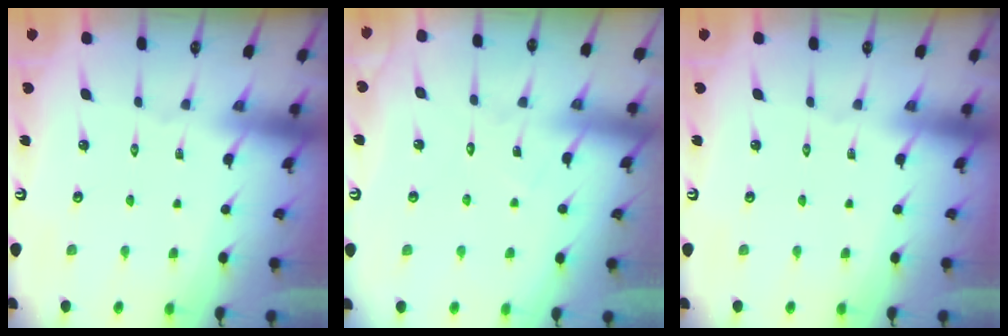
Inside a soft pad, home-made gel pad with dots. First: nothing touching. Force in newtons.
{"total": 6.4, "press": 6.4, "slide": 0.4}
{"total": 0.0}